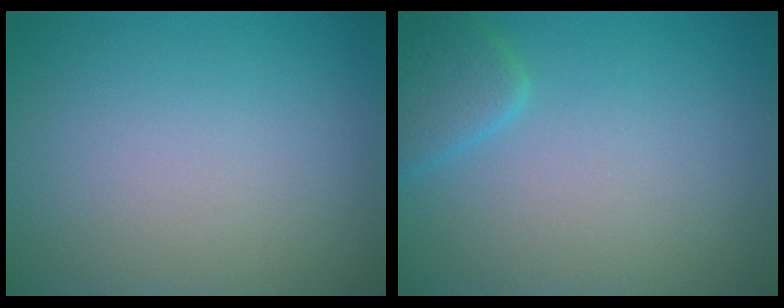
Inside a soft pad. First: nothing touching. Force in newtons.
{"total": 2.3, "press": 2.3, "slide": 0.2}